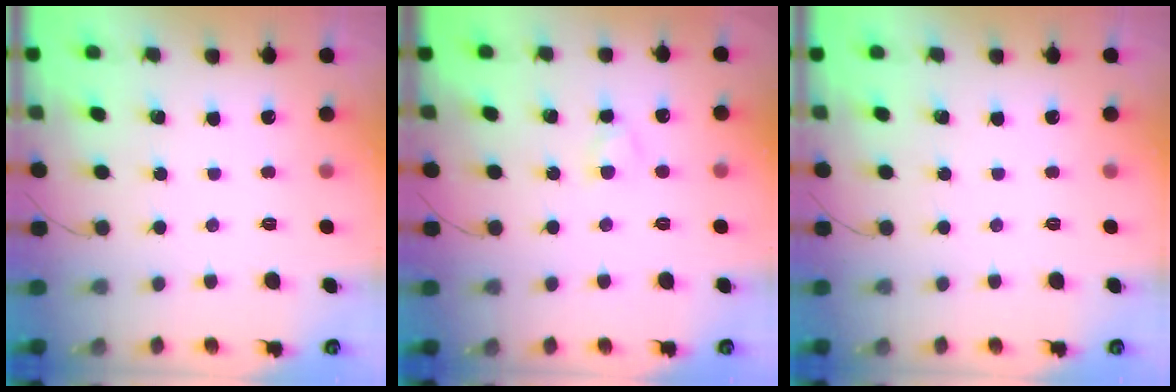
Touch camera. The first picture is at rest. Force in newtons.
{"total": 2.5, "press": 2.3, "slide": 1.0}
{"total": 0.0}